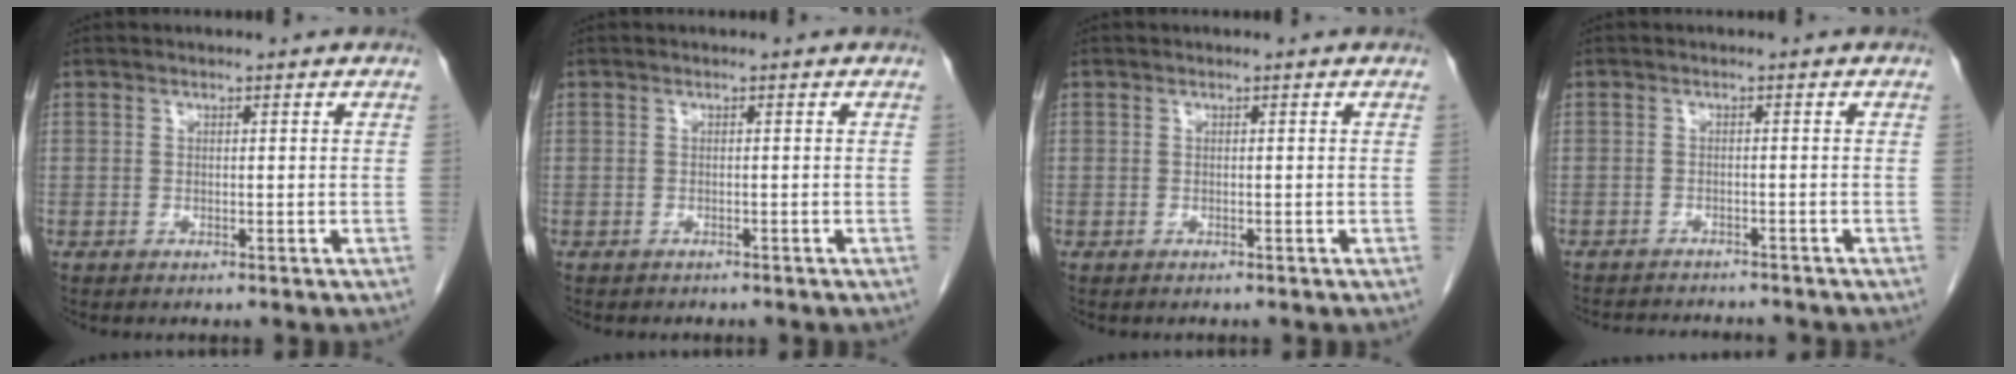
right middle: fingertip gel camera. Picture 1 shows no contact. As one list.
[{"total": 1.6, "force": [-1.4, 0.7, 0.4], "torque": [-0.016, -0.001, -0.014]}, {"total": 0.0}, {"total": 7.3, "force": [-6.9, 1.5, 1.8], "torque": [-0.029, -0.005, -0.091]}]